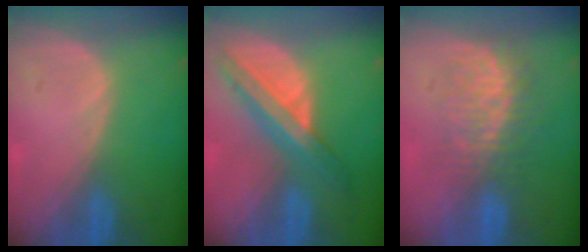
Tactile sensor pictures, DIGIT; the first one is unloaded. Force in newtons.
{"total": 8.2, "press": 6.9, "slide": 4.5}
{"total": 8.0, "press": 7.2, "slide": 3.5}